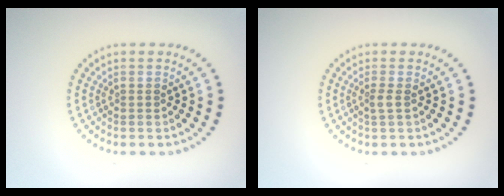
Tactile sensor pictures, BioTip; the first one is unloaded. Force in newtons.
{"total": 1.1, "press": 0.8, "slide": 0.7}